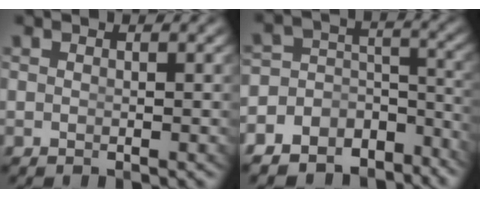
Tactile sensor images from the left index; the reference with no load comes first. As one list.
[{"total": 11.1, "force": [-6.8, 7.7, 4.1], "torque": [-0.082, -0.033, -0.108]}]